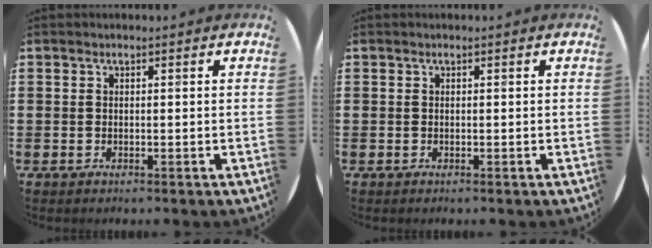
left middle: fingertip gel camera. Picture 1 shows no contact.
{"total": 0.0}